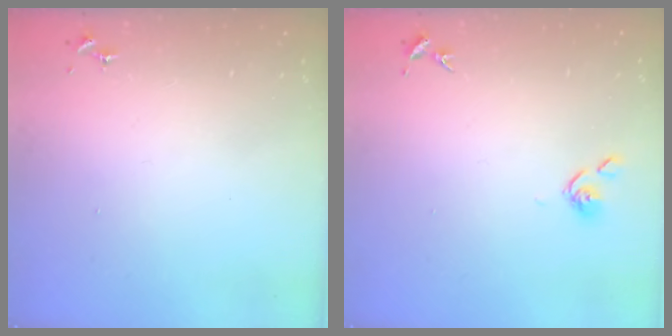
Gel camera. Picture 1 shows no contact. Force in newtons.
{"total": 4.3, "press": 4.2, "slide": 0.6}